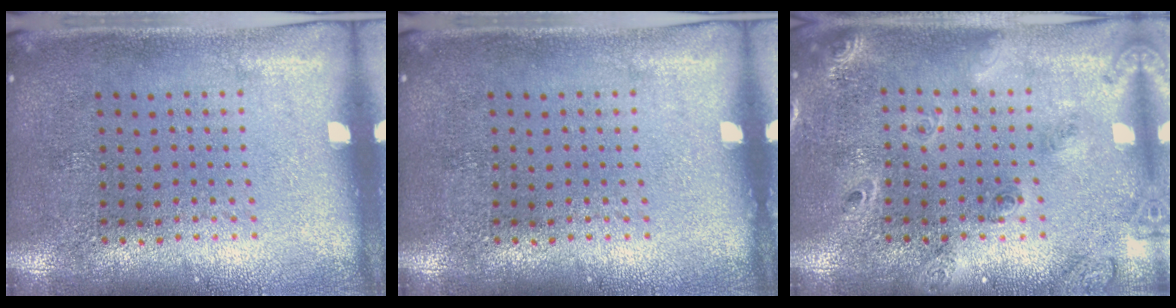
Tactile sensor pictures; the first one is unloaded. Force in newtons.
{"total": 0.0}
{"total": 1.8, "press": 1.7, "slide": 0.6}